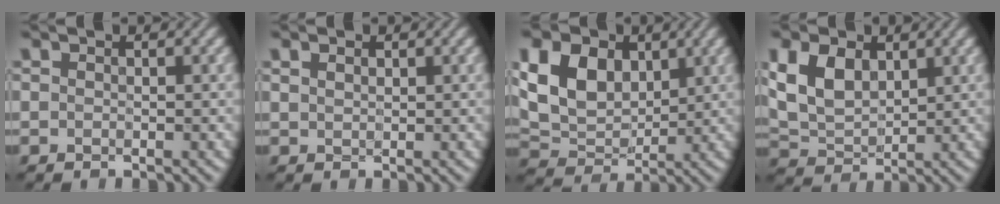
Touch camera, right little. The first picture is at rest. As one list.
[{"total": 0.9, "force": [0.5, 0.6, 0.6], "torque": [-0.009, 0.002, 0.010]}, {"total": 7.8, "force": [1.8, 5.6, 5.1], "torque": [-0.119, 0.001, 0.027]}, {"total": 5.8, "force": [1.4, 3.8, 4.2], "torque": [-0.091, -0.002, 0.026]}]